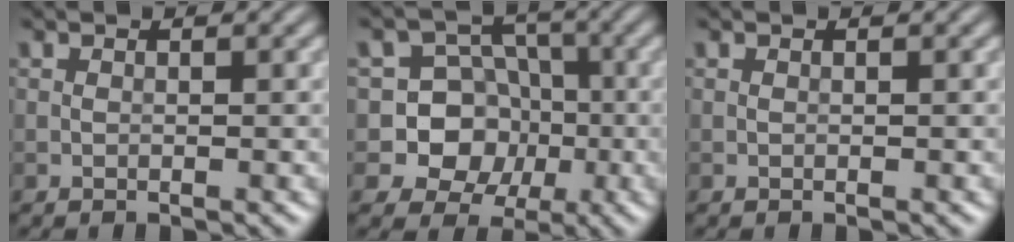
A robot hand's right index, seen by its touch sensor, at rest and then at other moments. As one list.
[{"total": 8.3, "force": [-1.6, 7.8, 2.5], "torque": [-0.036, 0.025, -0.064]}, {"total": 0.0}]